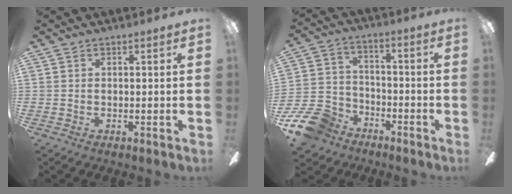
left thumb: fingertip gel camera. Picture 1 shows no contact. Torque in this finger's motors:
{"motor_torque": [-0.90, 1.20, -0.42, 0.50, 0.01]}